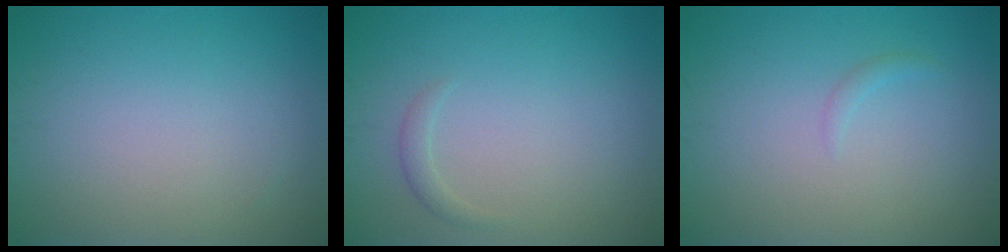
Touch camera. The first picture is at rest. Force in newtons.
{"total": 0.9, "press": 0.9, "slide": 0.1}
{"total": 0.6, "press": 0.6, "slide": 0.1}